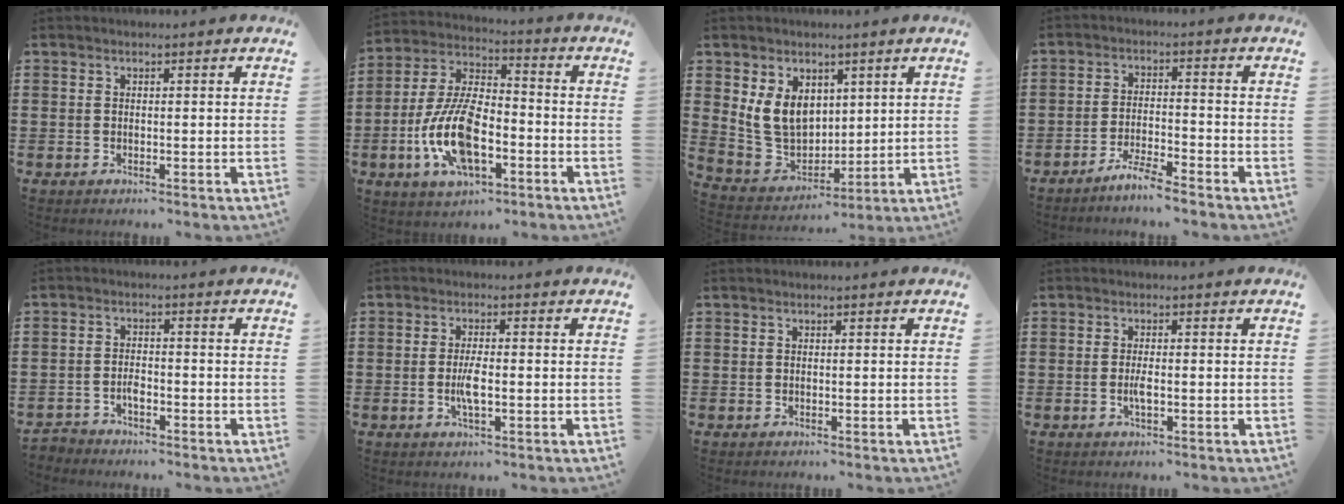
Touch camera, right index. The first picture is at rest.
{"total": 12.6, "force": [-4.4, 5.9, 10.2], "torque": [-0.234, 0.001, -0.084]}
{"total": 8.9, "force": [2.7, 7.1, 4.7], "torque": [-0.126, 0.004, 0.052]}
{"total": 4.3, "force": [-4.0, -0.3, 1.6], "torque": [-0.035, -0.002, -0.078]}
{"total": 1.9, "force": [-1.6, 0.9, 0.6], "torque": [-0.014, 0.004, -0.033]}
{"total": 3.8, "force": [-0.7, 1.0, 3.6], "torque": [-0.075, -0.003, -0.017]}
{"total": 0.0}
{"total": 2.1, "force": [-0.5, 0.5, 1.9], "torque": [-0.041, -0.001, -0.011]}